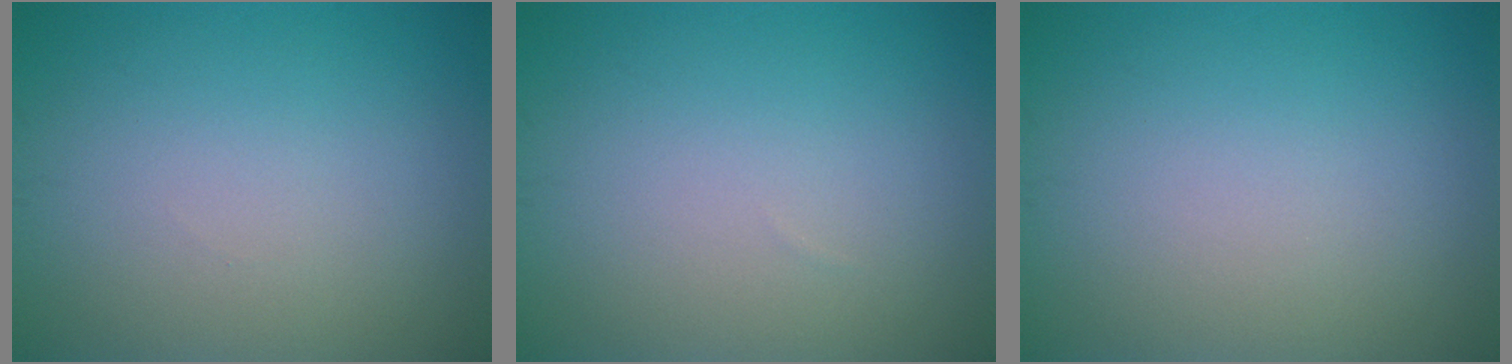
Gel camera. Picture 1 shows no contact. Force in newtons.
{"total": 0.0}
{"total": 0.0}